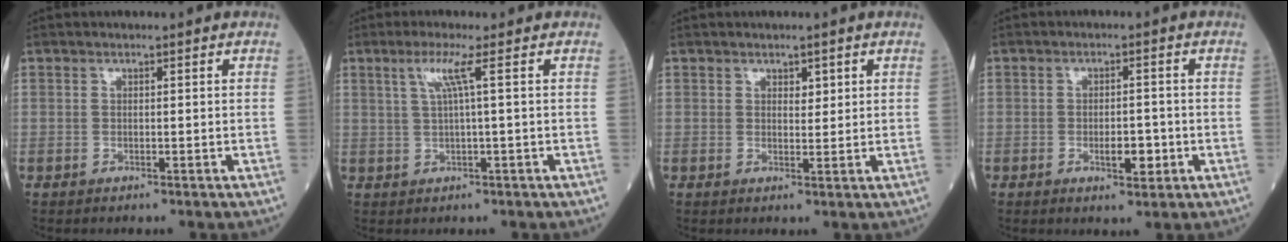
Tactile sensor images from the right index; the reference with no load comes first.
{"total": 3.5, "force": [1.2, -0.9, 3.2], "torque": [-0.072, 0.004, 0.028]}
{"total": 1.6, "force": [0.9, 0.9, 1.0], "torque": [-0.013, -0.002, 0.017]}
{"total": 3.7, "force": [-1.2, 1.2, 3.3], "torque": [-0.049, 0.001, -0.015]}